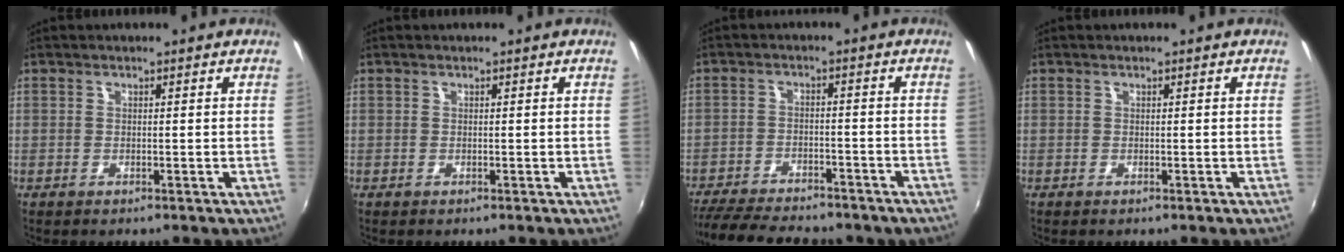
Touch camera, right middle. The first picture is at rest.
{"total": 0.0}
{"total": 16.6, "force": [-13.8, 5.1, 7.7], "torque": [-0.163, -0.031, -0.199]}
{"total": 0.0}